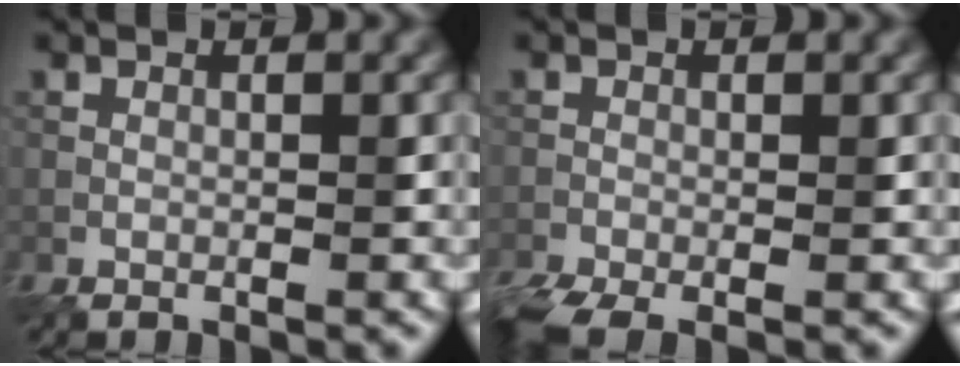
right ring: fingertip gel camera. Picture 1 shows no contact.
{"total": 4.1, "force": [-2.8, 1.4, 2.7], "torque": [-0.060, -0.016, -0.053]}